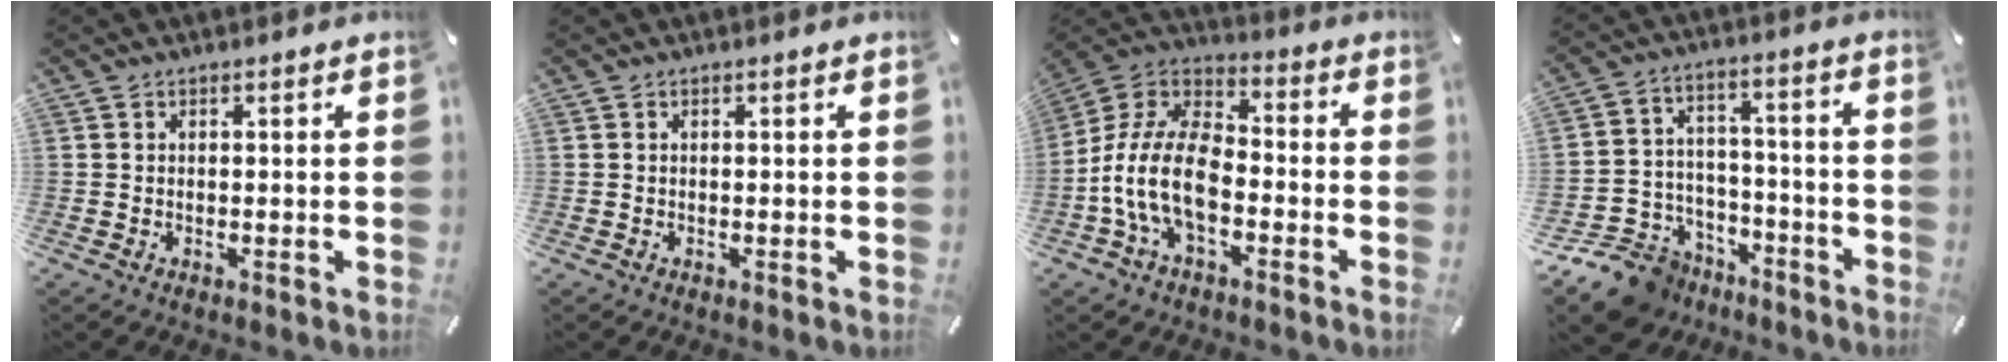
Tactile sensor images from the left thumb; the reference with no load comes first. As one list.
[{"total": 0.0}, {"total": 14.2, "force": [-6.0, 8.2, 10.0], "torque": [-0.220, 0.019, -0.117]}, {"total": 14.0, "force": [-9.9, 9.0, 4.3], "torque": [-0.075, 0.065, -0.167]}]